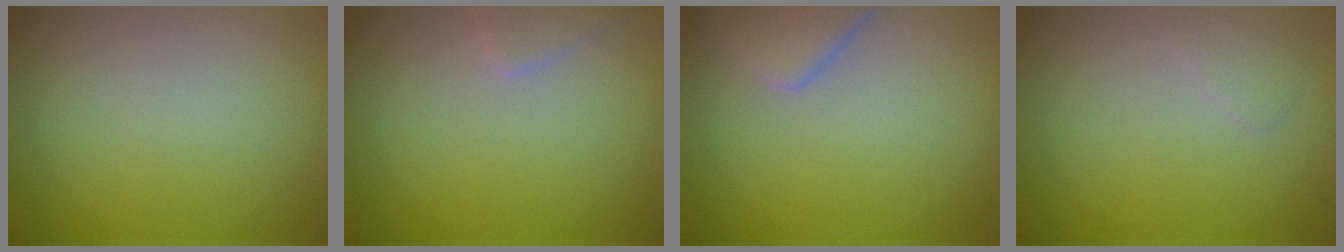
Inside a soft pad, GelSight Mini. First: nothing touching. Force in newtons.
{"total": 1.3, "press": 1.3, "slide": 0.1}
{"total": 2.8, "press": 2.8, "slide": 0.4}
{"total": 0.8, "press": 0.8, "slide": 0.0}